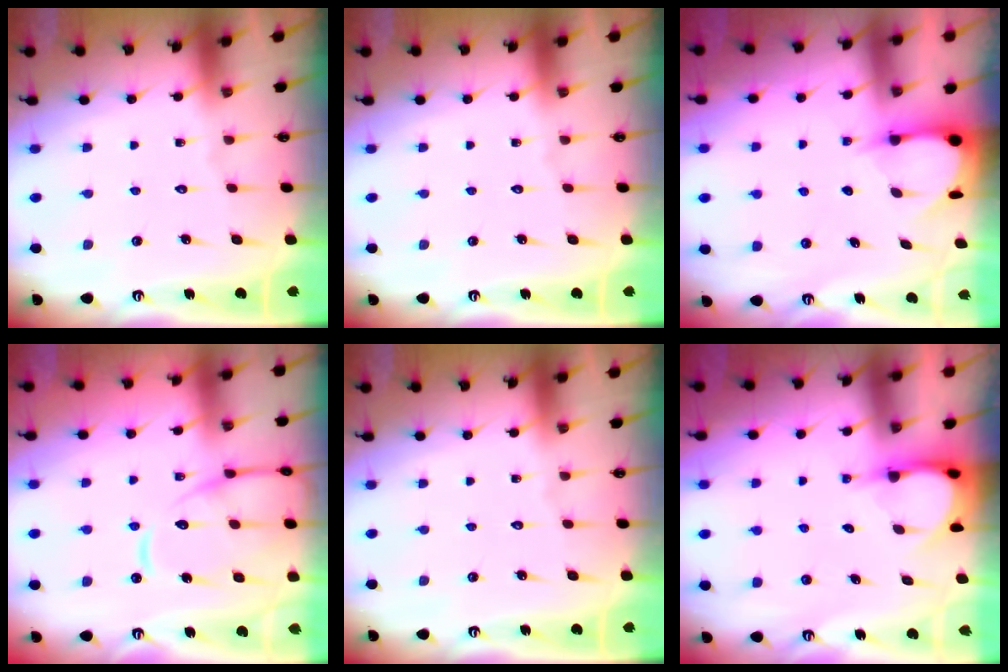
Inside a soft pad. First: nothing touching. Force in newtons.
{"total": 0.0}
{"total": 3.6, "press": 3.5, "slide": 0.6}
{"total": 16.0, "press": 15.9, "slide": 1.5}
{"total": 0.0}
{"total": 3.9, "press": 3.9, "slide": 0.2}